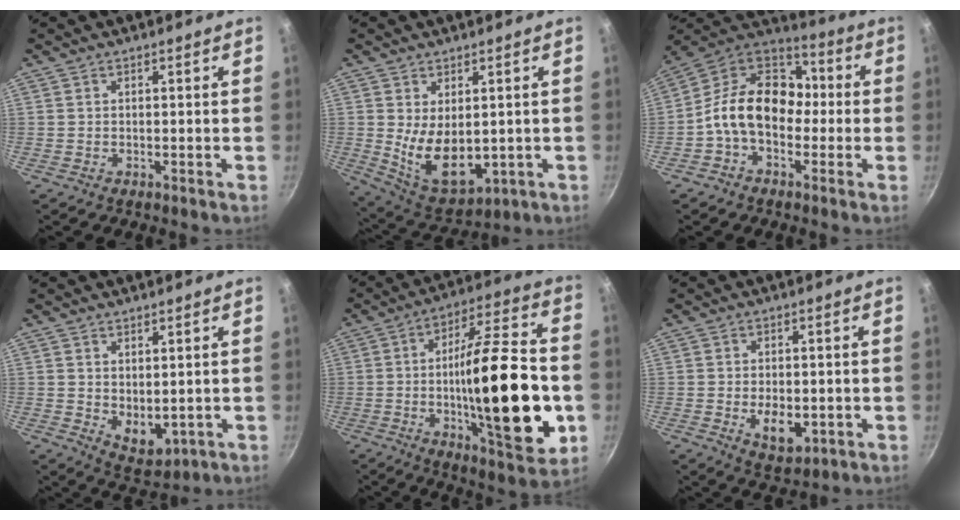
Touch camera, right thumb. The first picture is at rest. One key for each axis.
{"total": 11.6, "fx": 0.1, "fy": 7.1, "fz": 9.2, "tx": -0.135, "ty": -0.029, "tz": 0.031}
{"total": 16.0, "fx": -2.0, "fy": 11.5, "fz": 10.9, "tx": -0.138, "ty": 0.048, "tz": -0.062}
{"total": 6.1, "fx": 0.9, "fy": 3.8, "fz": 4.7, "tx": -0.053, "ty": -0.021, "tz": 0.031}
{"total": 27.6, "fx": -4.5, "fy": 8.2, "fz": 26.0, "tx": -0.392, "ty": 0.023, "tz": -0.063}
{"total": 6.6, "fx": -1.3, "fy": 3.9, "fz": 5.1, "tx": -0.064, "ty": -0.005, "tz": -0.010}